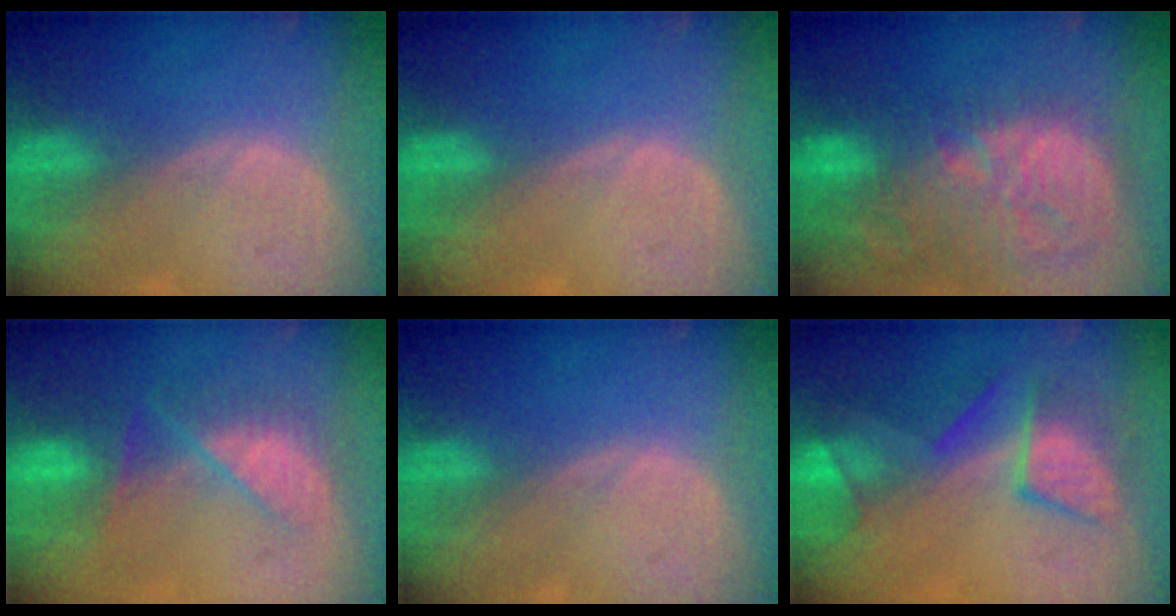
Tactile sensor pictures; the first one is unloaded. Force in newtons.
{"total": 0.0}
{"total": 14.8, "press": 12.8, "slide": 7.3}
{"total": 7.2, "press": 7.0, "slide": 1.6}
{"total": 0.0}
{"total": 8.0, "press": 7.9, "slide": 1.6}